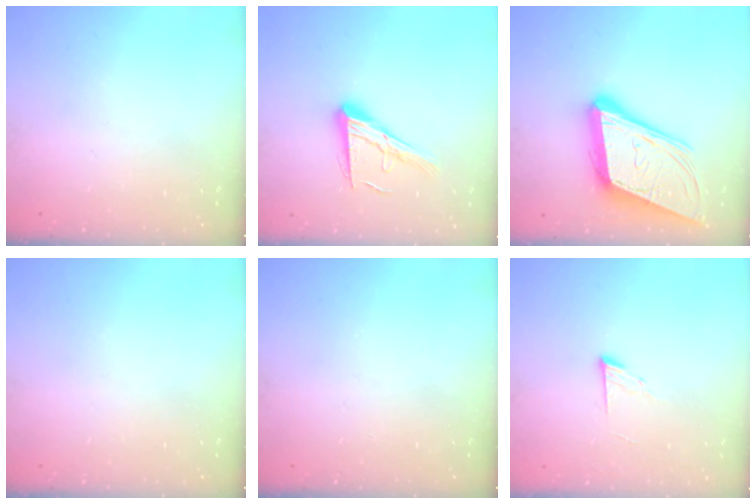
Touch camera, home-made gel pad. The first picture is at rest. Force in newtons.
{"total": 14.0, "press": 13.9, "slide": 1.1}
{"total": 19.4, "press": 18.9, "slide": 4.7}
{"total": 0.0}
{"total": 0.0}
{"total": 7.7, "press": 7.7, "slide": 0.8}